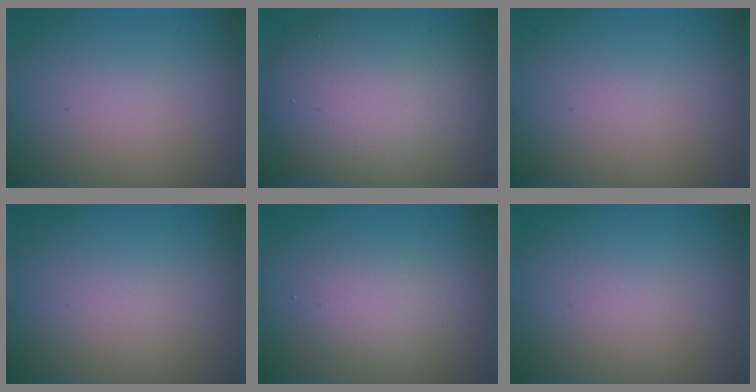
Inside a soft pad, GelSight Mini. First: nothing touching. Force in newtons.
{"total": 10.0, "press": 10.0, "slide": 0.4}
{"total": 0.0}
{"total": 0.0}
{"total": 2.0, "press": 2.0, "slide": 0.1}
{"total": 0.0}